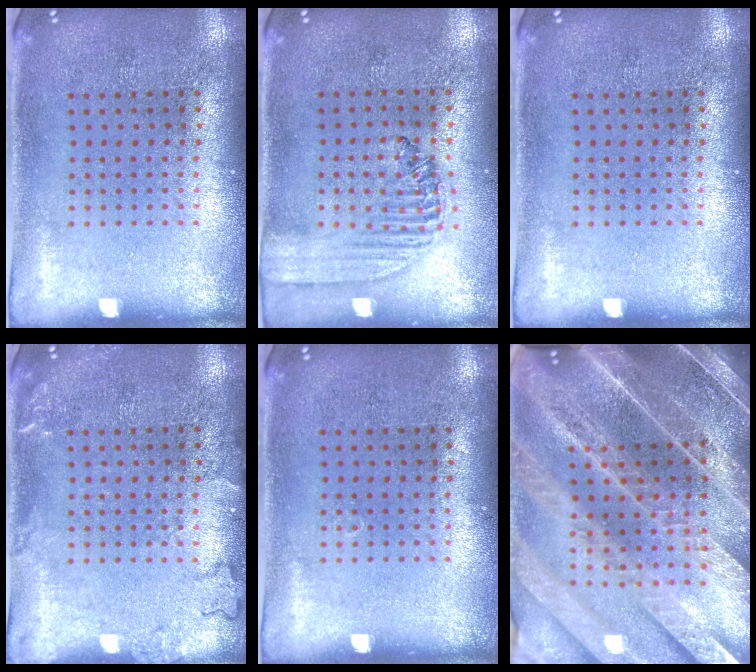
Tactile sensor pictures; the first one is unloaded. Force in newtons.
{"total": 1.6, "press": 1.4, "slide": 0.7}
{"total": 0.0}
{"total": 1.7, "press": 1.6, "slide": 0.3}
{"total": 0.0}
{"total": 5.1, "press": 4.4, "slide": 2.5}